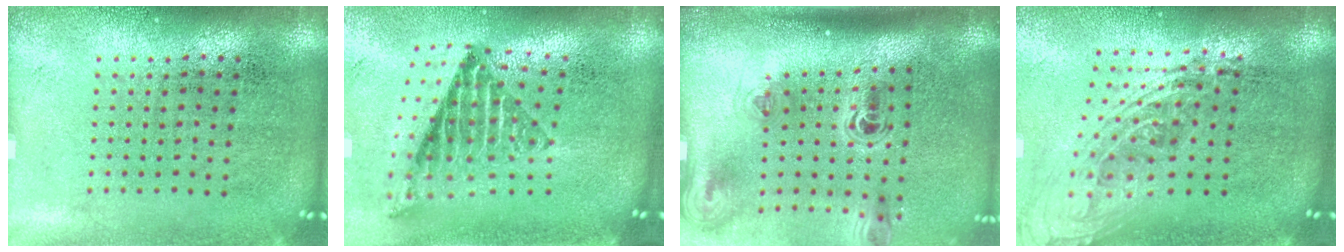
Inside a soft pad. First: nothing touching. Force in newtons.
{"total": 1.8, "press": 1.4, "slide": 1.1}
{"total": 2.3, "press": 1.5, "slide": 1.8}
{"total": 2.1, "press": 1.6, "slide": 1.4}